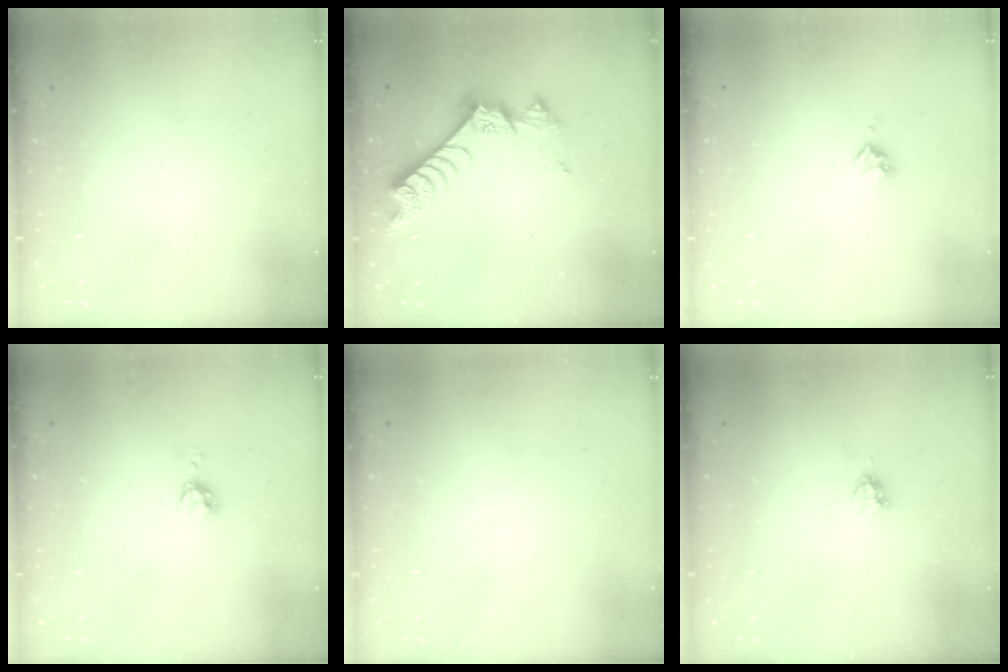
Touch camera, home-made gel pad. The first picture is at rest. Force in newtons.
{"total": 8.7, "press": 8.7, "slide": 0.4}
{"total": 2.5, "press": 2.5, "slide": 0.3}
{"total": 4.2, "press": 4.1, "slide": 0.4}
{"total": 0.0}
{"total": 2.9, "press": 2.9, "slide": 0.5}